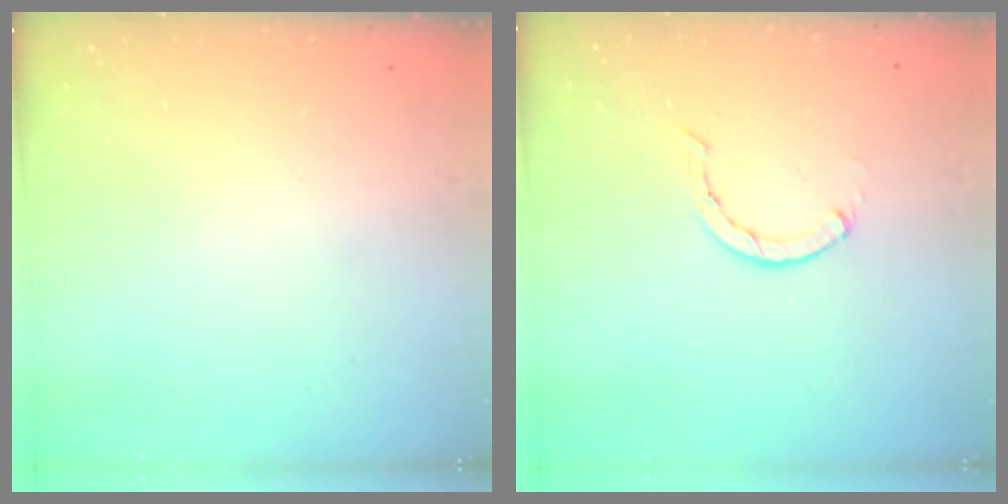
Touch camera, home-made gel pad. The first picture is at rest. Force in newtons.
{"total": 1.5, "press": 1.5, "slide": 0.2}